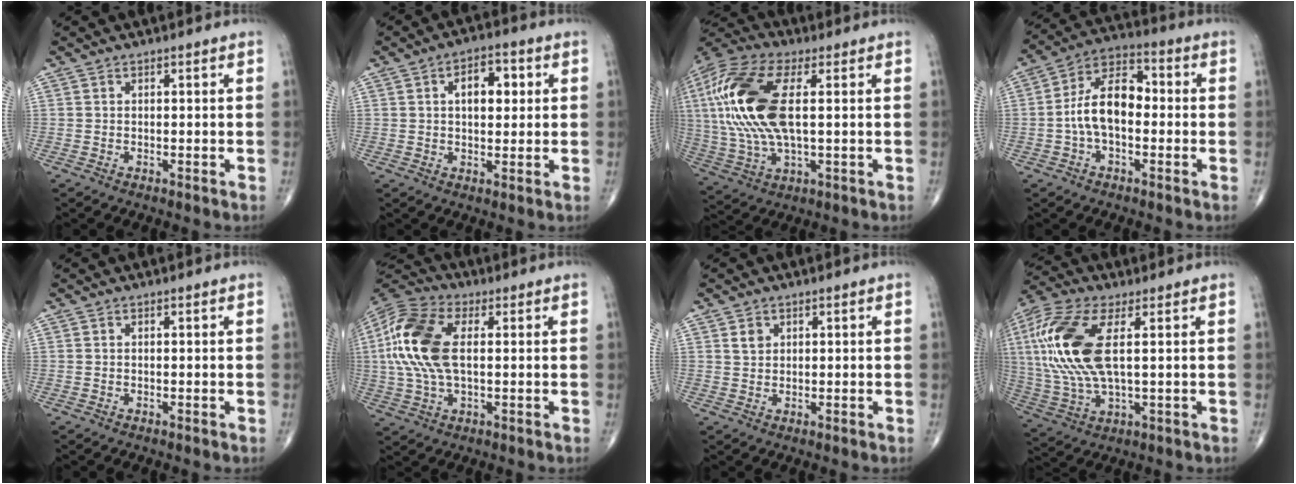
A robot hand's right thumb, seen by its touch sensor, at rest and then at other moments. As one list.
[{"total": 7.2, "force": [1.7, 4.0, 5.7], "torque": [-0.062, 0.005, 0.023]}, {"total": 21.9, "force": [3.4, 9.5, 19.5], "torque": [-0.442, 0.005, 0.059]}, {"total": 11.3, "force": [-1.0, 6.4, 9.2], "torque": [-0.158, 0.039, -0.029]}, {"total": 0.0}, {"total": 15.7, "force": [1.8, 8.3, 13.2], "torque": [-0.298, 0.015, 0.030]}, {"total": 2.0, "force": [0.9, 1.5, 0.9], "torque": [-0.009, -0.005, 0.017]}, {"total": 18.9, "force": [3.6, 7.8, 16.8], "torque": [-0.394, -0.001, 0.067]}]